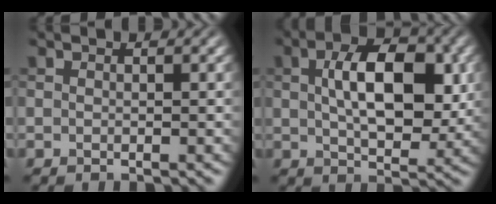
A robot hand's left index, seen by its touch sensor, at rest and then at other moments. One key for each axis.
{"total": 8.2, "fx": 1.4, "fy": 4.2, "fz": 6.9, "tx": -0.110, "ty": 0.007, "tz": 0.024}